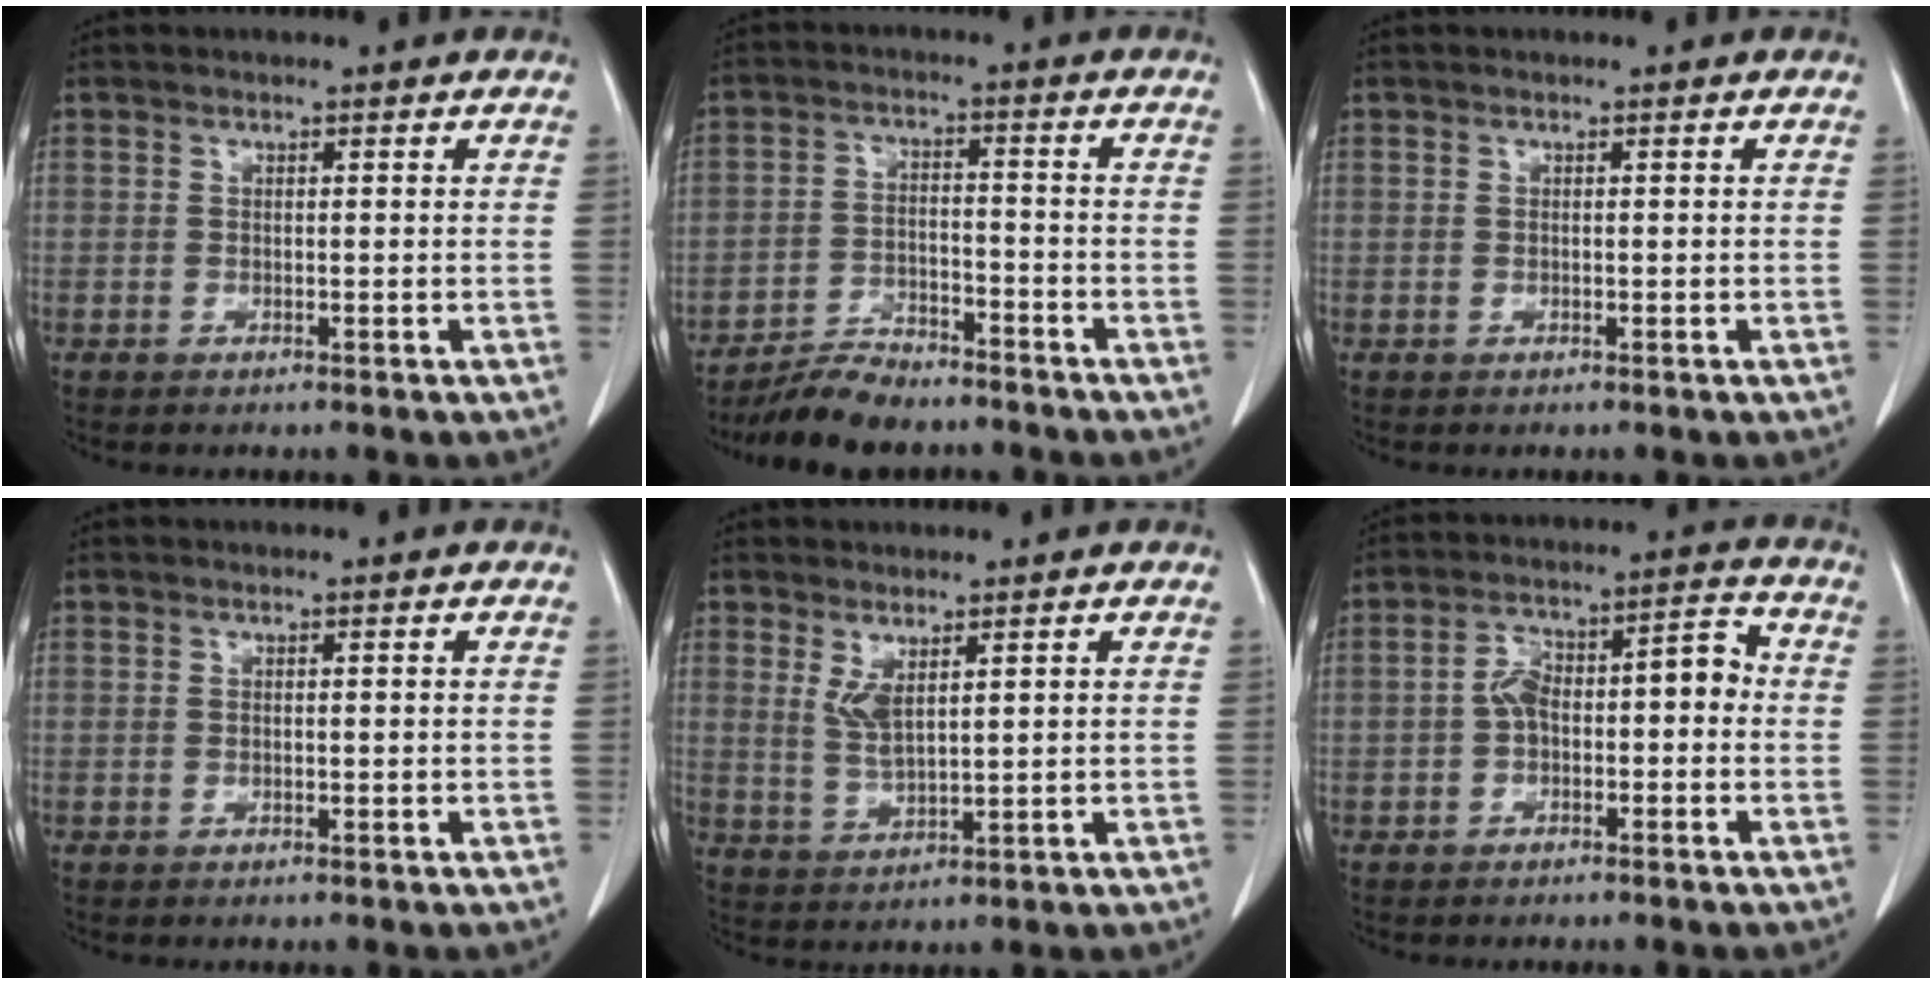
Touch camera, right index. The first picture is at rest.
{"total": 8.9, "force": [-8.0, 2.5, 3.0], "torque": [-0.053, -0.006, -0.141]}
{"total": 0.0}
{"total": 0.0}
{"total": 4.0, "force": [1.8, 1.3, 3.3], "torque": [-0.073, -0.004, 0.046]}
{"total": 8.5, "force": [-1.0, 4.0, 7.5], "torque": [-0.131, 0.052, -0.017]}